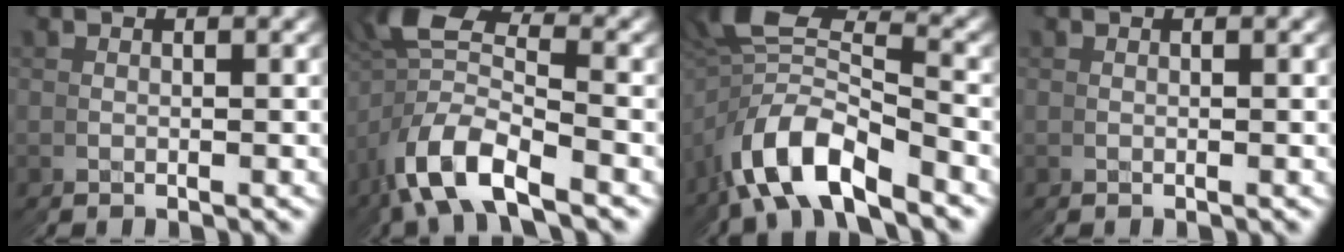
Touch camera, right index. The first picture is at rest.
{"total": 8.2, "force": [-0.1, 5.5, 6.1], "torque": [-0.139, -0.020, -0.001]}
{"total": 7.9, "force": [-1.3, 5.3, 5.7], "torque": [-0.135, -0.021, -0.015]}
{"total": 0.0}